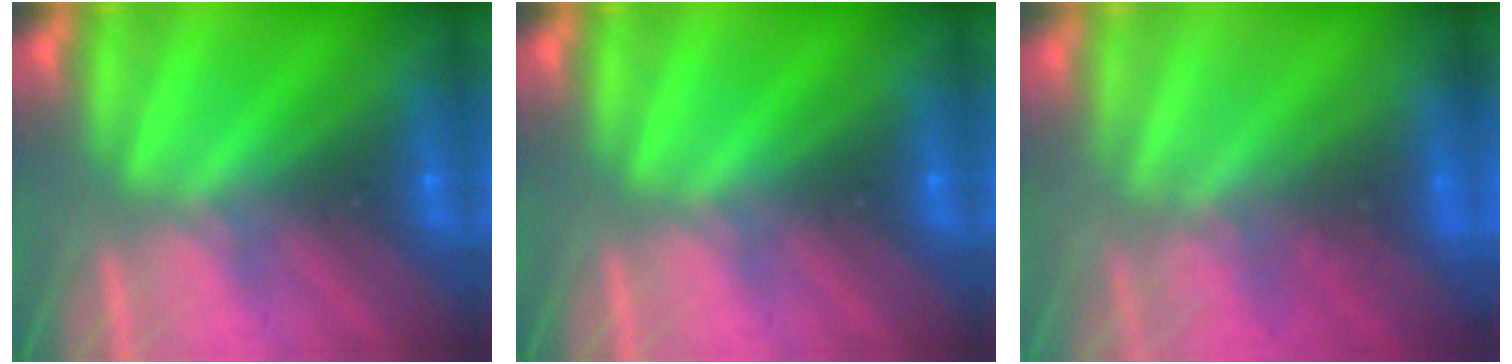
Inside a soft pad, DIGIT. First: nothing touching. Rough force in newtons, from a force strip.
{"total": 0.0}
{"total": 8.7}